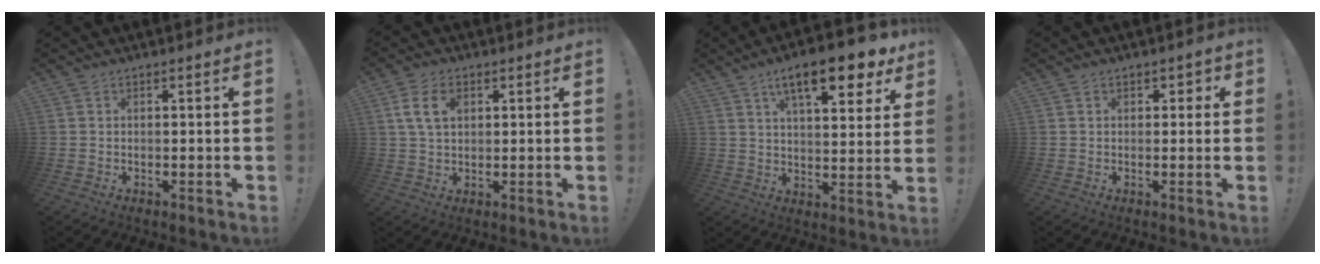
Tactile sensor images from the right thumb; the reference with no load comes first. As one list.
[{"total": 8.3, "force": [2.5, 5.2, 5.9], "torque": [-0.108, 0.006, 0.050]}, {"total": 16.3, "force": [9.0, 4.8, 12.7], "torque": [-0.195, -0.042, 0.140]}, {"total": 2.0, "force": [0.4, 1.8, 0.8], "torque": [0.008, -0.002, 0.003]}]